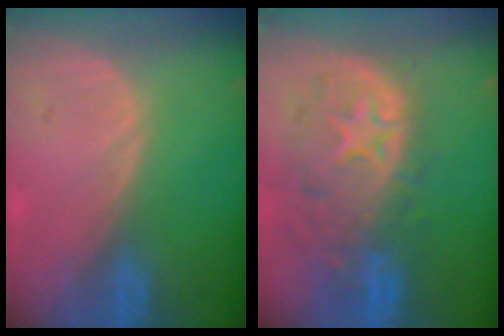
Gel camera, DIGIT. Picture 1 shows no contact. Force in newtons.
{"total": 11.1, "press": 9.8, "slide": 5.2}